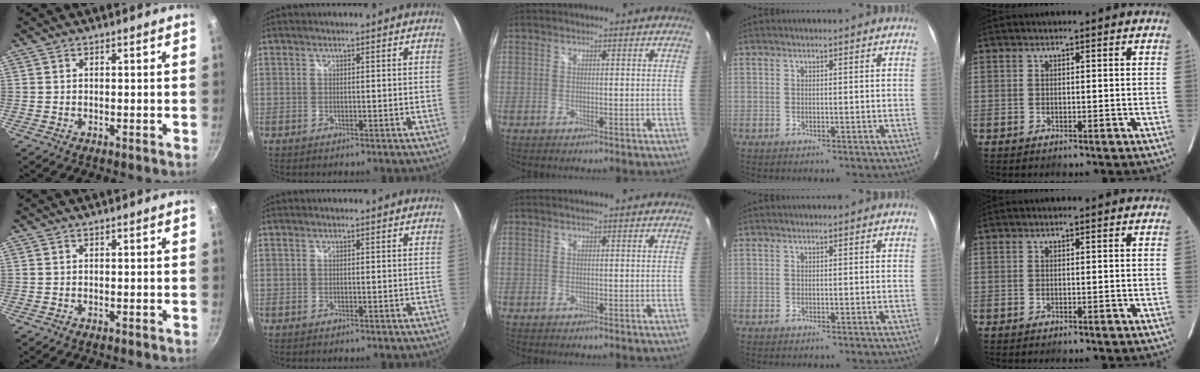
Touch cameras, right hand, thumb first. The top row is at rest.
{}